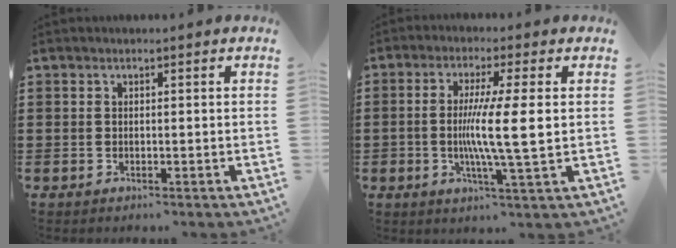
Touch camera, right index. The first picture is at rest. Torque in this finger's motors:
{"motor_torque": [1.28, 0.34, 0.28, 0.17]}